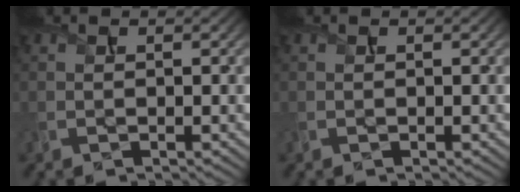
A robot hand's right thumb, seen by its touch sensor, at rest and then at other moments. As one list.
[{"total": 0.0}]